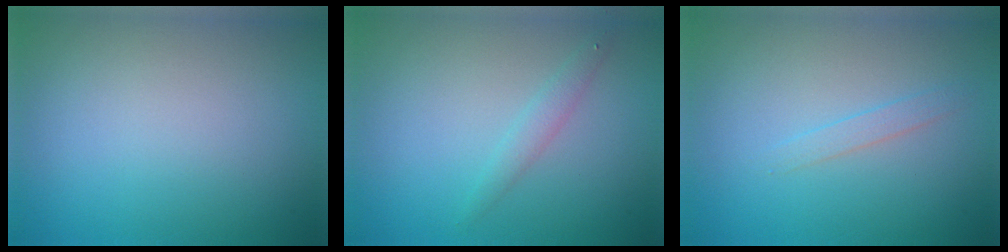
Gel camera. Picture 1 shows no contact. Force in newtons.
{"total": 1.3, "press": 1.3, "slide": 0.0}
{"total": 1.0, "press": 1.0, "slide": 0.1}